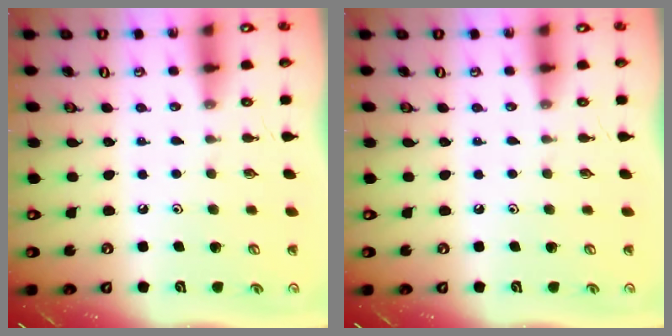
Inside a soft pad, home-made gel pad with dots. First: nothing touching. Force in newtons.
{"total": 0.0}